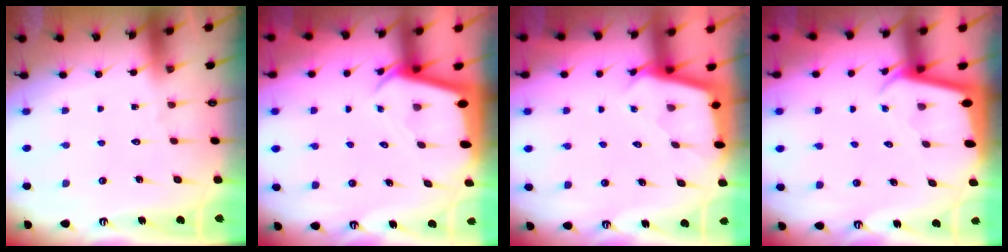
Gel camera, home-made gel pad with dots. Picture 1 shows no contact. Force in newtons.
{"total": 2.5, "press": 2.5, "slide": 0.3}
{"total": 2.4, "press": 2.4, "slide": 0.1}
{"total": 2.0, "press": 2.0, "slide": 0.1}